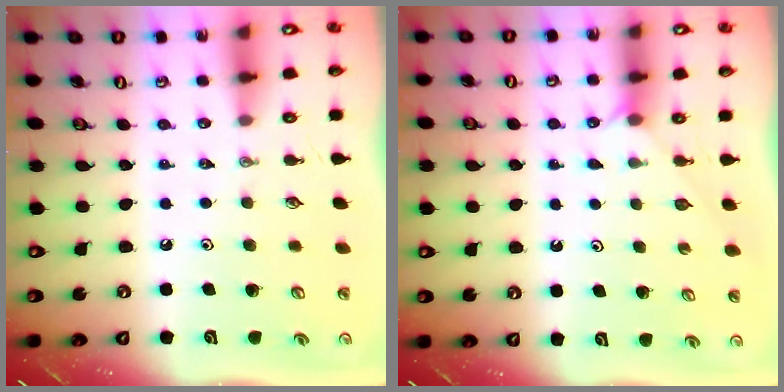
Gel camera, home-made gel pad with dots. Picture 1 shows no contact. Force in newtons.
{"total": 3.3, "press": 3.3, "slide": 0.5}